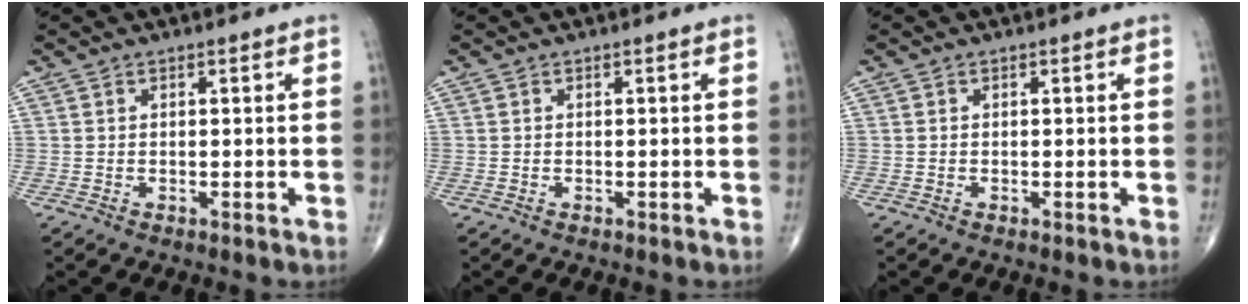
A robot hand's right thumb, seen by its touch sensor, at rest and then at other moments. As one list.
[{"total": 0.0}, {"total": 0.0}]